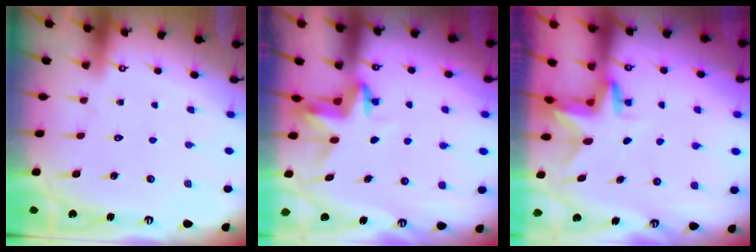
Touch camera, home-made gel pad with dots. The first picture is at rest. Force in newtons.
{"total": 3.9, "press": 3.9, "slide": 0.3}
{"total": 3.1, "press": 3.1, "slide": 0.2}